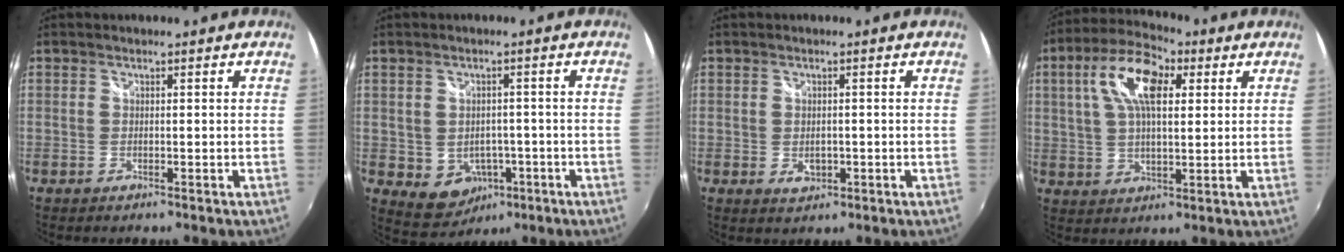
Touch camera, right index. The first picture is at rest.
{"total": 7.0, "force": [-2.5, 5.9, 2.9], "torque": [-0.070, -0.001, -0.016]}
{"total": 1.8, "force": [-0.3, 1.4, 1.0], "torque": [-0.016, -0.002, -0.005]}
{"total": 12.5, "force": [4.1, 5.8, 10.2], "torque": [-0.195, 0.031, 0.067]}